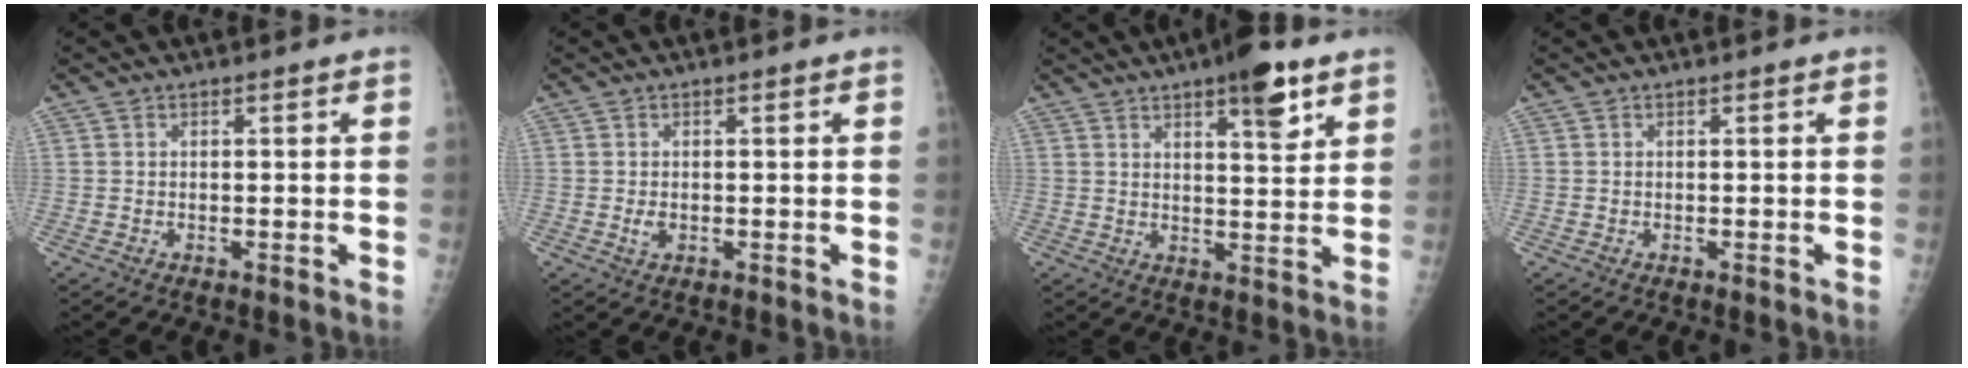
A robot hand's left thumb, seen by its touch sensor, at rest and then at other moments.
{"total": 1.5, "force": [-0.2, 1.0, 1.1], "torque": [-0.020, -0.003, -0.004]}
{"total": 8.9, "force": [5.2, 2.5, 6.7], "torque": [-0.079, -0.026, 0.072]}
{"total": 0.0}